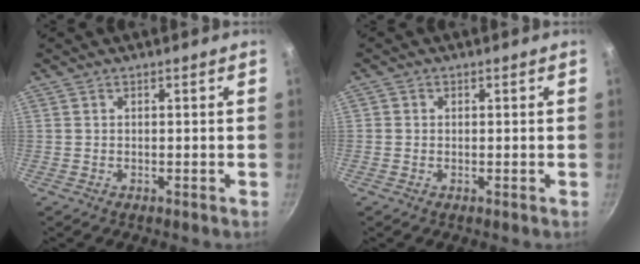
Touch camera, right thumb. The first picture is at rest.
{"total": 0.7, "force": [0.0, 0.7, 0.2], "torque": [-0.001, 0.000, -0.003]}